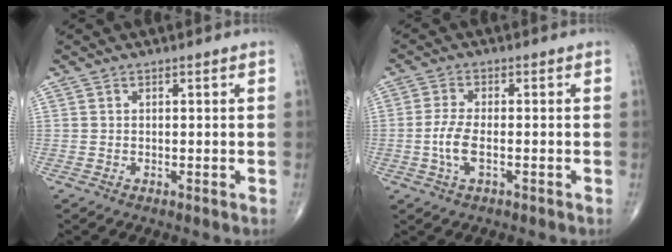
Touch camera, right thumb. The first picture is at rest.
{"total": 4.8, "force": [-1.2, 1.9, 4.3], "torque": [-0.098, 0.006, -0.025]}